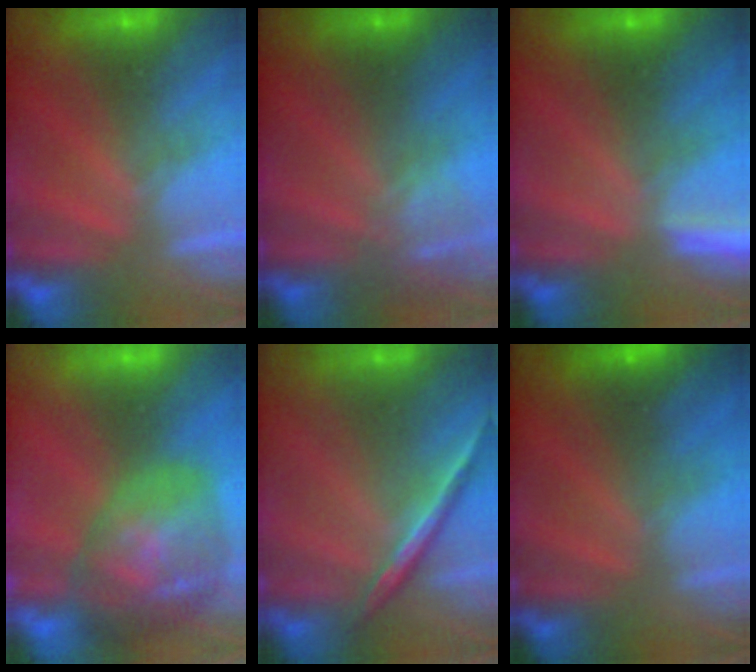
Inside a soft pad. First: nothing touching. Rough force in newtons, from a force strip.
{"total": 2.4}
{"total": 3.4}
{"total": 7.5}
{"total": 1.5}
{"total": 1.5}